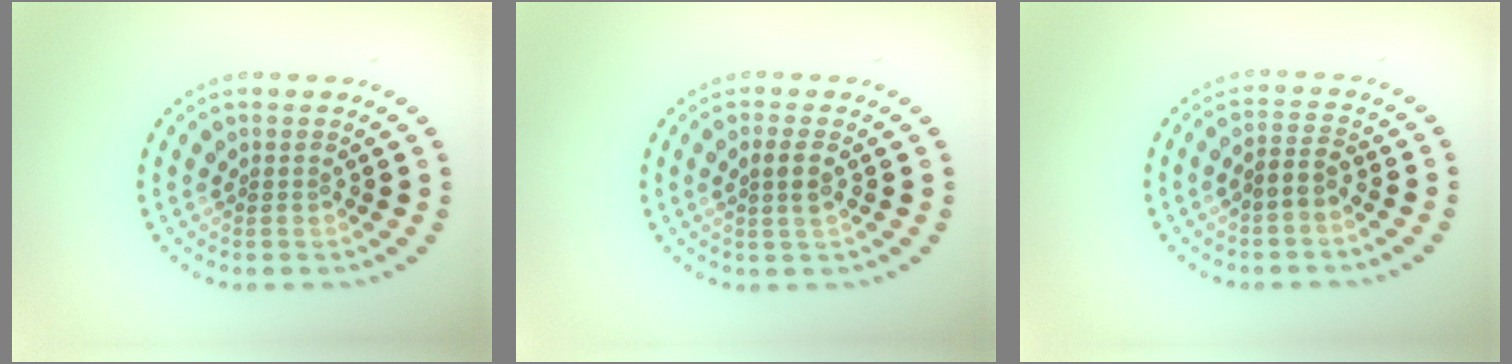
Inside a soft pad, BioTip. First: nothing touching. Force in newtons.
{"total": 1.7, "press": 1.5, "slide": 0.7}
{"total": 1.8, "press": 1.4, "slide": 1.2}